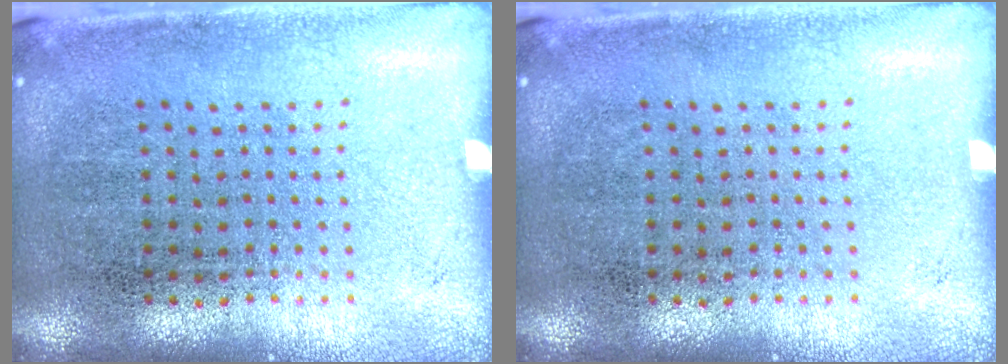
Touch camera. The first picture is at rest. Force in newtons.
{"total": 0.0}